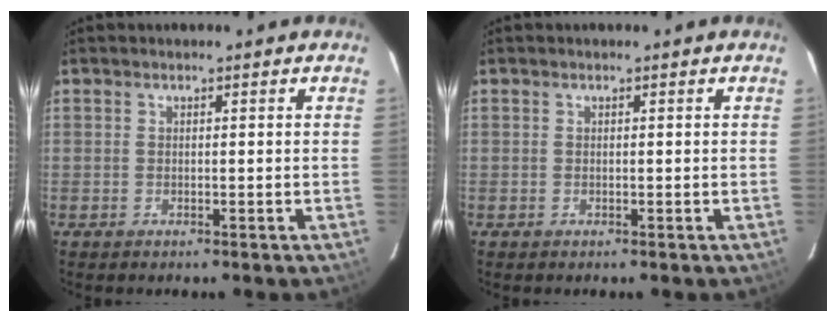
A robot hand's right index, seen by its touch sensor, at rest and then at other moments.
{"total": 0.0}